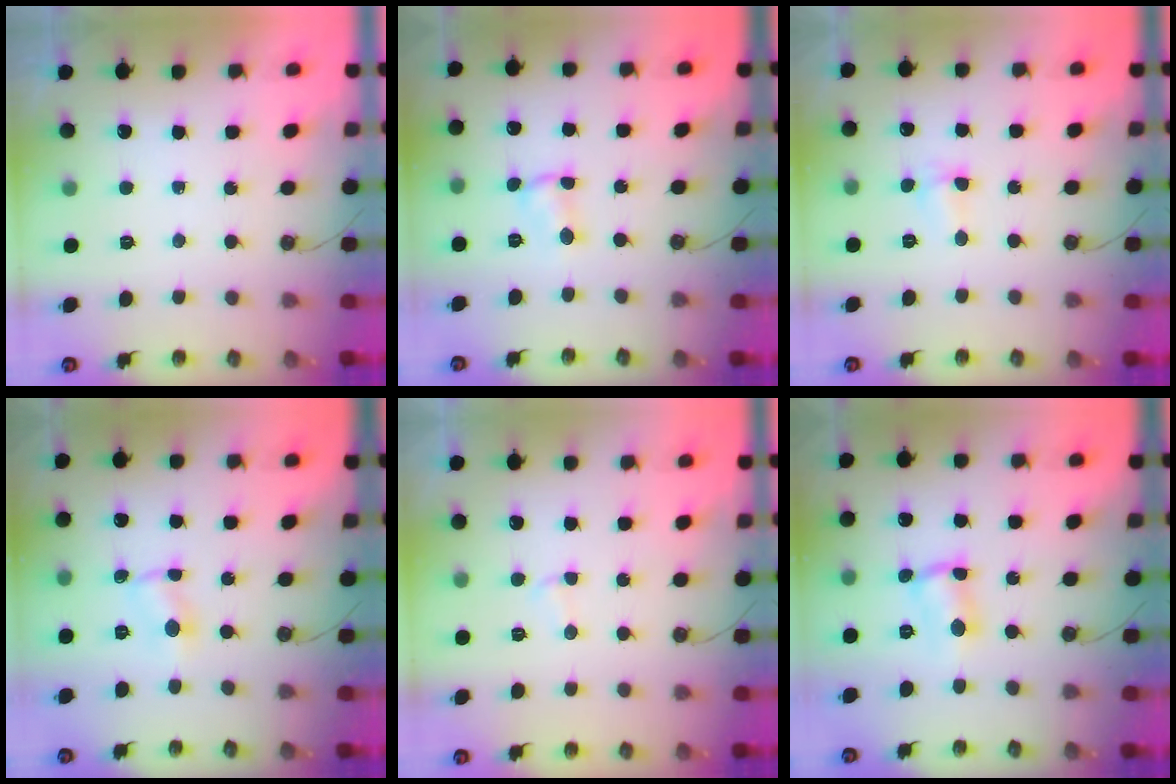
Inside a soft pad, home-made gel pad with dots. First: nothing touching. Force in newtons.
{"total": 1.5, "press": 1.5, "slide": 0.2}
{"total": 3.0, "press": 2.9, "slide": 0.5}
{"total": 1.5, "press": 1.5, "slide": 0.2}
{"total": 2.3, "press": 2.3, "slide": 0.3}
{"total": 2.0, "press": 2.0, "slide": 0.6}